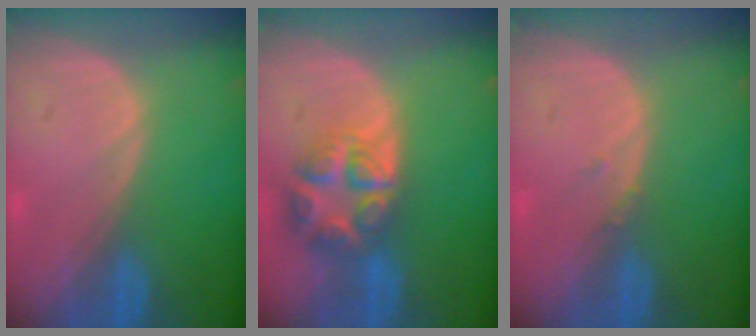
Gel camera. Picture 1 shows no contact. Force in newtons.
{"total": 8.1, "press": 7.0, "slide": 4.0}
{"total": 0.7, "press": 0.7, "slide": 0.3}